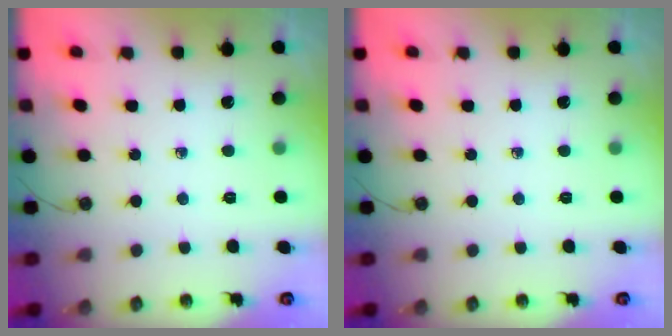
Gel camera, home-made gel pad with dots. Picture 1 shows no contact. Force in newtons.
{"total": 0.0}